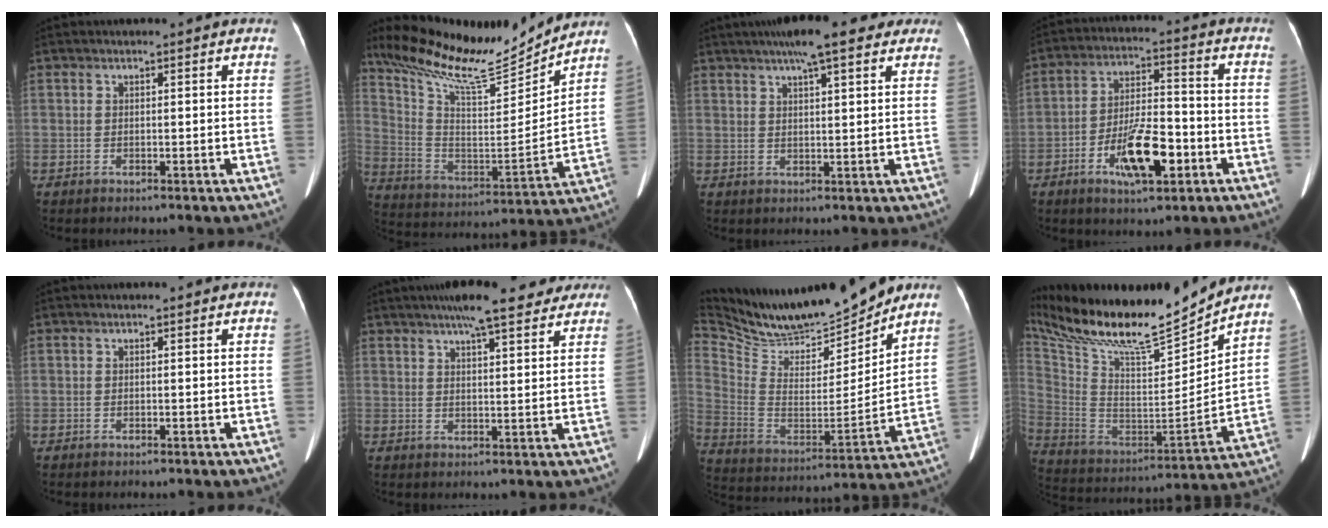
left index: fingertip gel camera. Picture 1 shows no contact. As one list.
[{"total": 18.3, "force": [16.8, 1.7, 7.3], "torque": [-0.146, -0.017, 0.288]}, {"total": 10.0, "force": [7.3, 1.9, 6.6], "torque": [-0.095, 0.032, 0.100]}, {"total": 11.1, "force": [-4.6, 3.6, 9.5], "torque": [-0.179, 0.003, -0.077]}, {"total": 0.0}, {"total": 11.6, "force": [9.2, 2.3, 6.7], "torque": [-0.096, 0.029, 0.124]}, {"total": 19.4, "force": [17.9, 3.4, 6.6], "torque": [-0.137, -0.021, 0.310]}, {"total": 23.8, "force": [20.8, 2.4, 11.3], "torque": [-0.229, -0.023, 0.356]}]